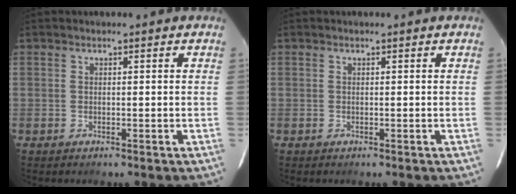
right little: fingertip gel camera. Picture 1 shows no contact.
{"total": 0.0}